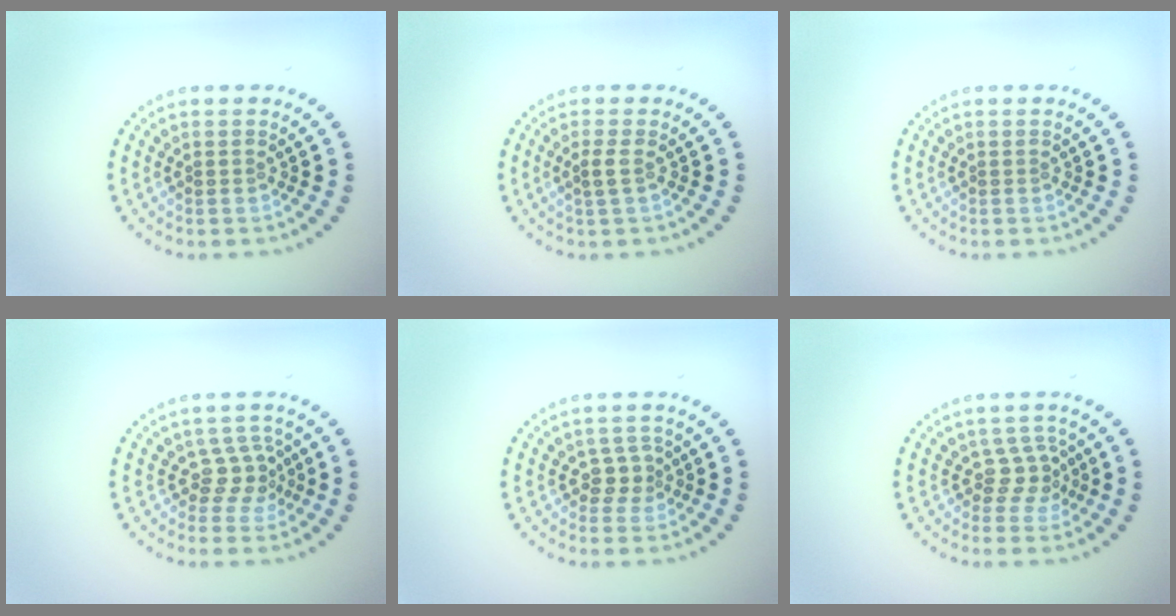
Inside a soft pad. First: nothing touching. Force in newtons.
{"total": 1.0, "press": 0.9, "slide": 0.5}
{"total": 0.0}
{"total": 2.4, "press": 1.6, "slide": 1.7}
{"total": 1.7, "press": 1.2, "slide": 1.1}
{"total": 2.1, "press": 1.5, "slide": 1.5}